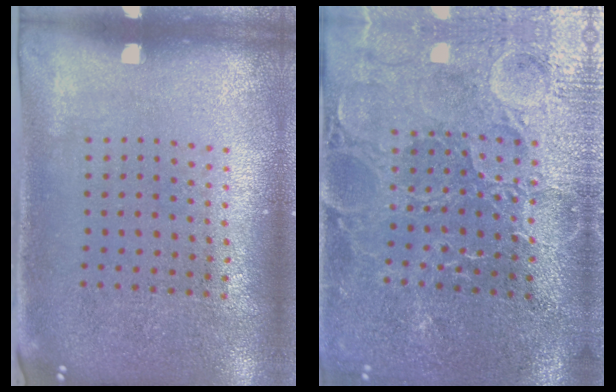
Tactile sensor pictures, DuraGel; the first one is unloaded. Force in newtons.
{"total": 3.7, "press": 3.6, "slide": 0.7}